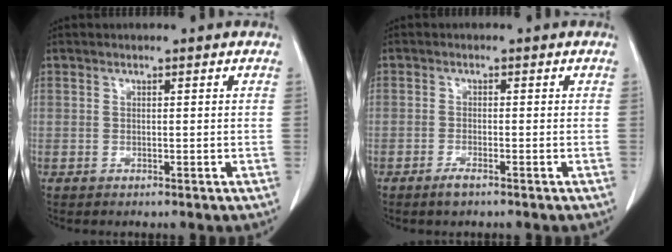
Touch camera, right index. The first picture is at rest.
{"total": 1.8, "force": [-1.3, 0.3, 1.2], "torque": [-0.026, -0.002, -0.025]}